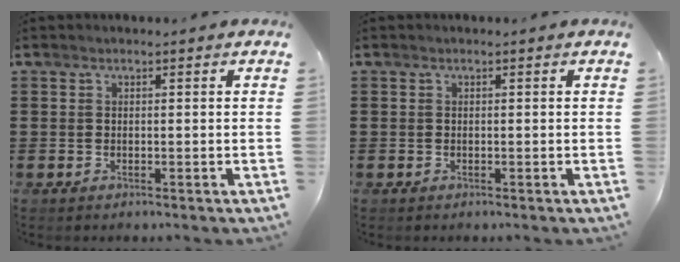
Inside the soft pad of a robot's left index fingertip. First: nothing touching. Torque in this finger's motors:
{"motor_torque": [-0.04, -0.03, 0.00, 0.00]}